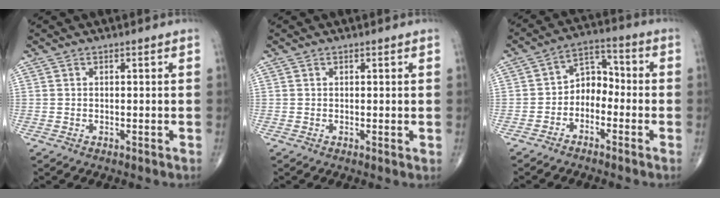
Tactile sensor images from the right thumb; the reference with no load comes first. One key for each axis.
{"total": 0.8, "fx": 0.2, "fy": 0.2, "fz": 0.7, "tx": -0.015, "ty": -0.004, "tz": 0.002}
{"total": 6.2, "fx": -2.4, "fy": 4.4, "fz": 3.5, "tx": -0.036, "ty": 0.041, "tz": -0.057}